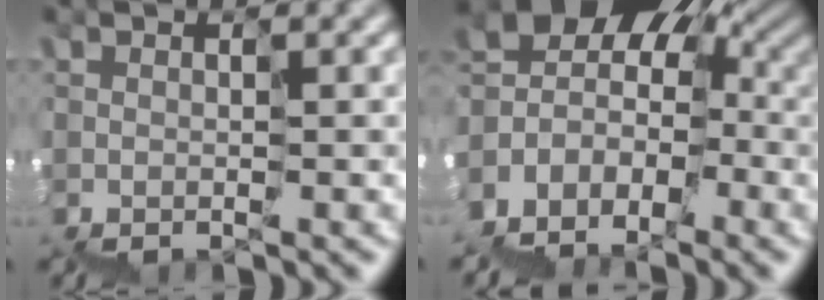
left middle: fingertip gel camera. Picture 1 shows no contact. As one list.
[{"total": 5.9, "force": [-2.0, 5.0, 2.3], "torque": [-0.042, 0.017, -0.031]}]